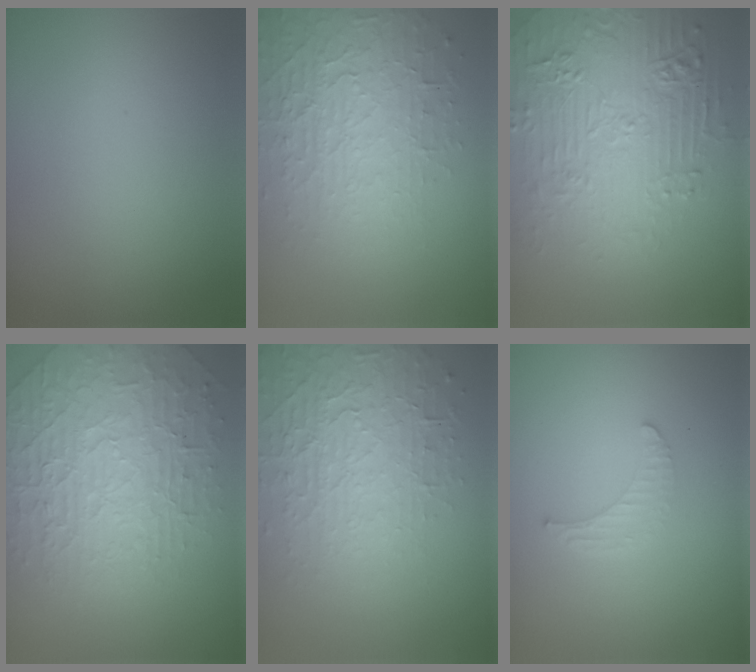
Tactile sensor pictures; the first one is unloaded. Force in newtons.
{"total": 4.4, "press": 4.0, "slide": 1.9}
{"total": 7.2, "press": 5.4, "slide": 4.8}
{"total": 6.1, "press": 5.3, "slide": 3.1}
{"total": 4.6, "press": 4.0, "slide": 2.3}
{"total": 1.3, "press": 1.3, "slide": 0.4}